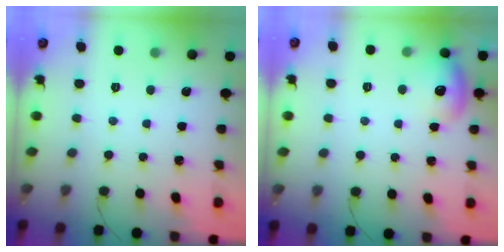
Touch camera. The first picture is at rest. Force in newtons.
{"total": 9.9, "press": 9.8, "slide": 1.2}